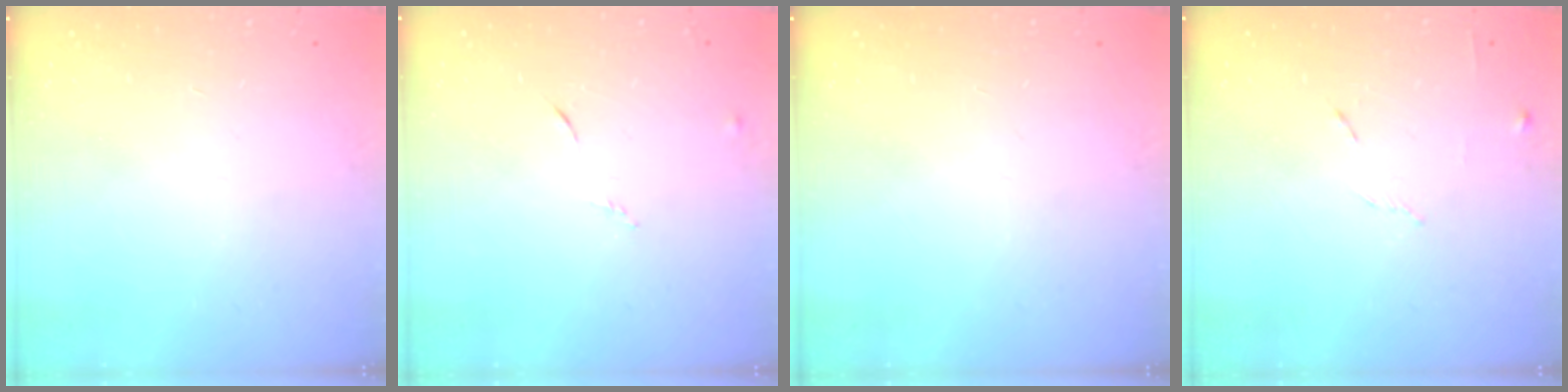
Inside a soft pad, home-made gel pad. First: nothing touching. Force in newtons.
{"total": 5.2, "press": 5.1, "slide": 0.6}
{"total": 0.0}
{"total": 6.4, "press": 6.3, "slide": 0.7}